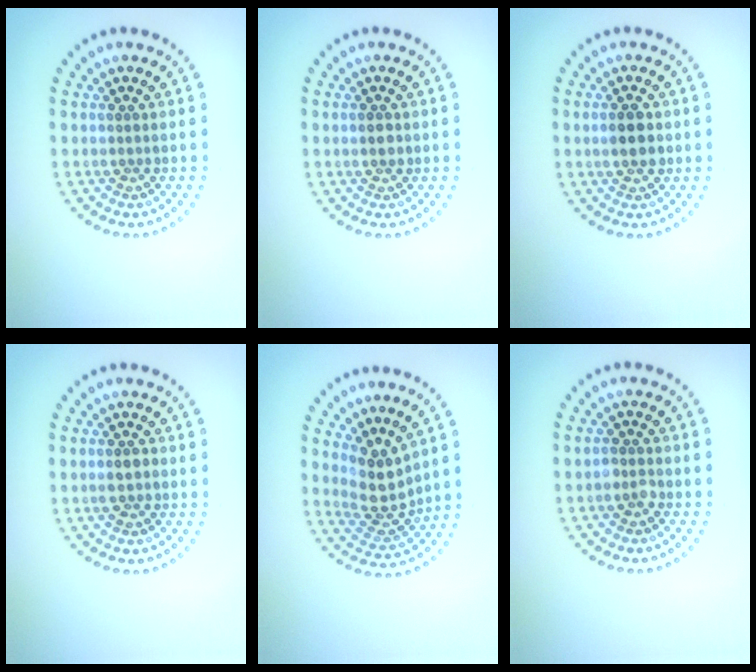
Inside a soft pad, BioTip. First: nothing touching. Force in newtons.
{"total": 1.1, "press": 1.1, "slide": 0.2}
{"total": 2.7, "press": 2.7, "slide": 0.1}
{"total": 1.4, "press": 1.3, "slide": 0.3}
{"total": 3.6, "press": 3.1, "slide": 1.9}
{"total": 1.2, "press": 1.1, "slide": 0.4}